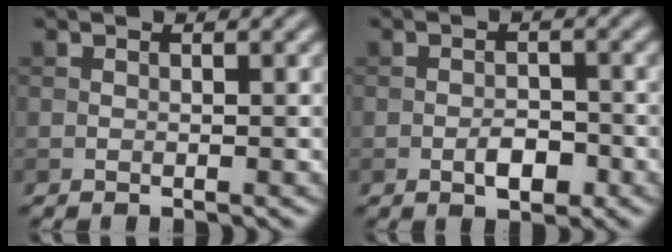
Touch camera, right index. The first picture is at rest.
{"total": 2.6, "force": [-1.1, 1.4, 1.9], "torque": [-0.028, 0.003, -0.019]}